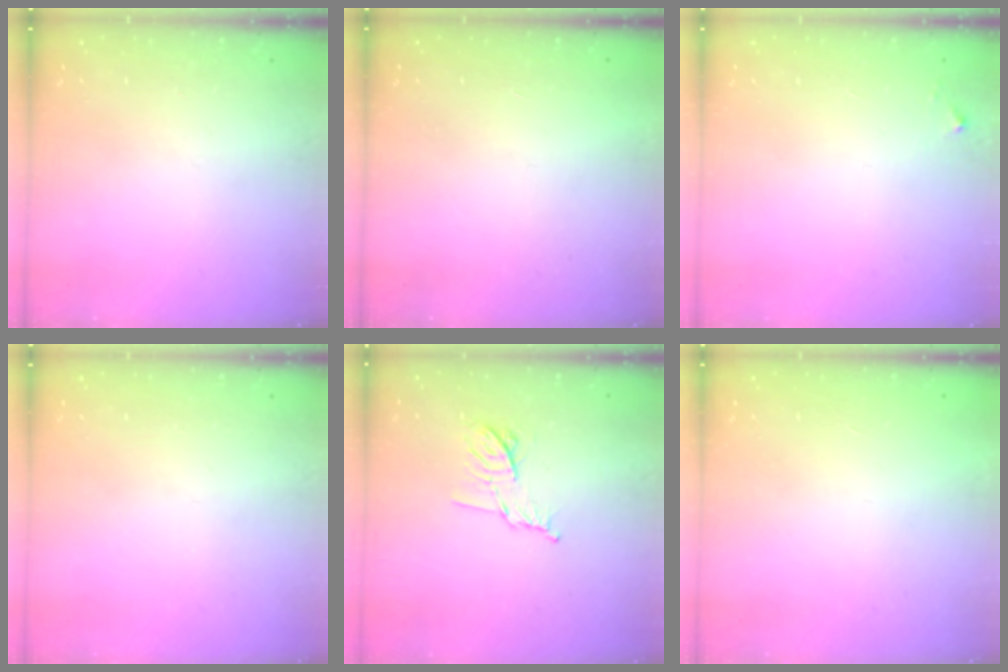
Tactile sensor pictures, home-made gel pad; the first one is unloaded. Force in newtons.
{"total": 1.7, "press": 1.7, "slide": 0.1}
{"total": 2.8, "press": 2.8, "slide": 0.2}
{"total": 0.0}
{"total": 9.4, "press": 9.4, "slide": 0.7}
{"total": 1.7, "press": 1.7, "slide": 0.1}